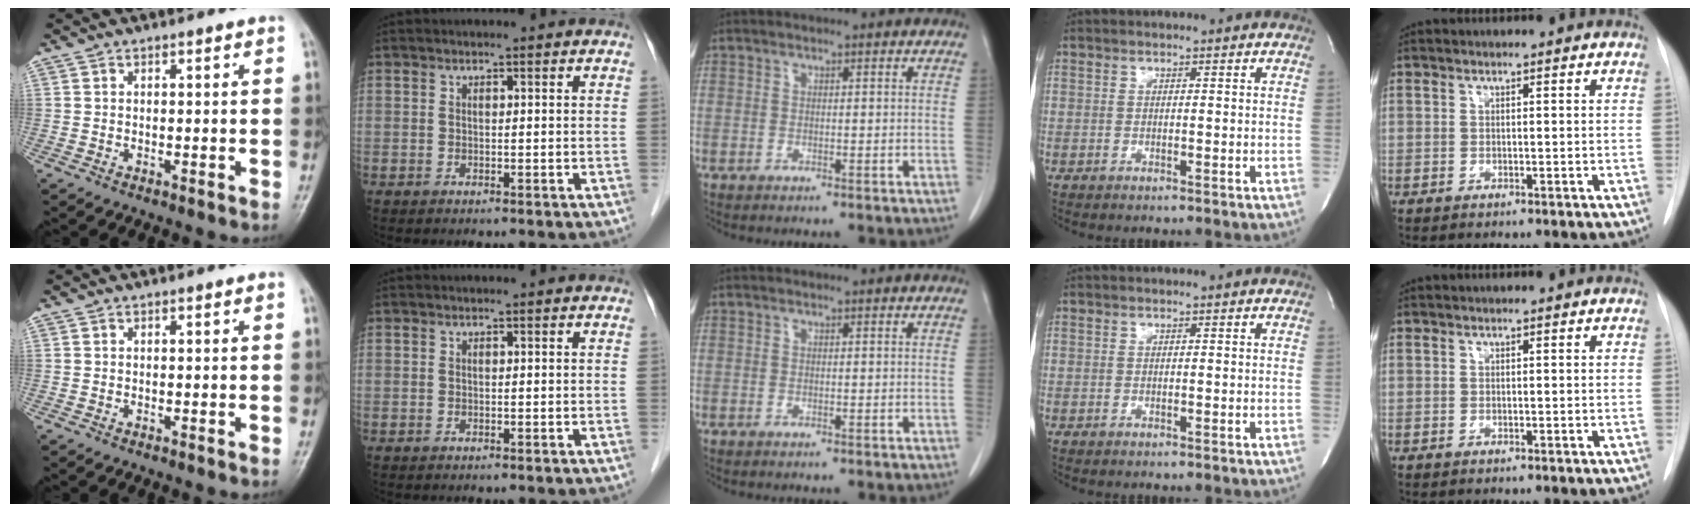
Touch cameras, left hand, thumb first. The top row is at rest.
{}